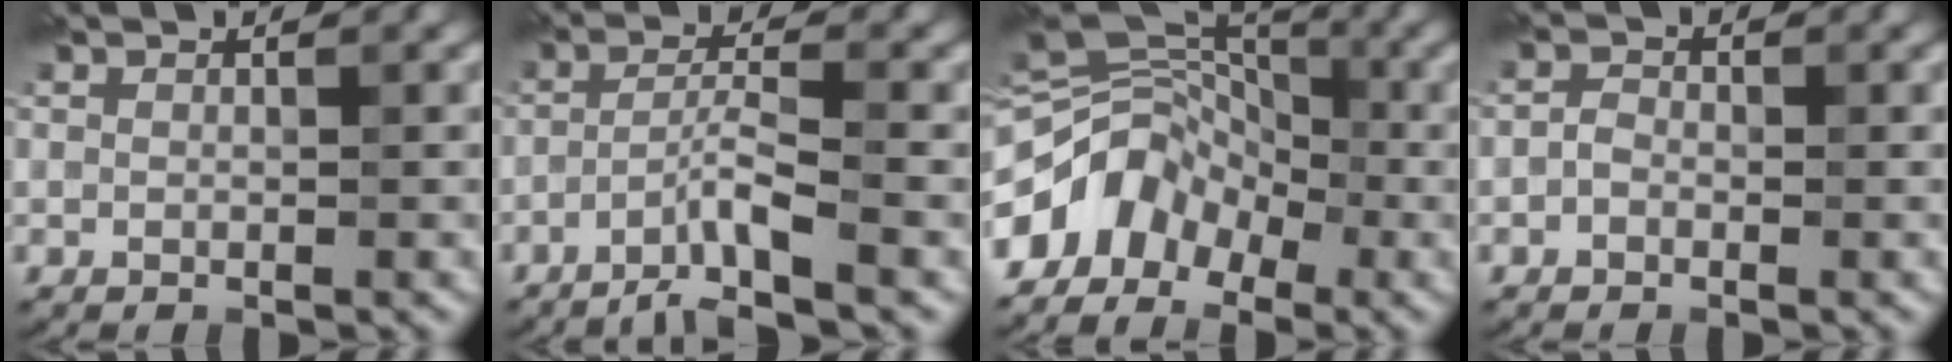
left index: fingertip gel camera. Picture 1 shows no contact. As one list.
[{"total": 3.8, "force": [-2.5, -0.1, 2.9], "torque": [-0.058, 0.011, -0.057]}, {"total": 6.8, "force": [-3.2, 4.9, 3.5], "torque": [-0.057, 0.014, -0.069]}, {"total": 1.1, "force": [-0.6, 0.8, 0.5], "torque": [-0.010, 0.008, -0.017]}]